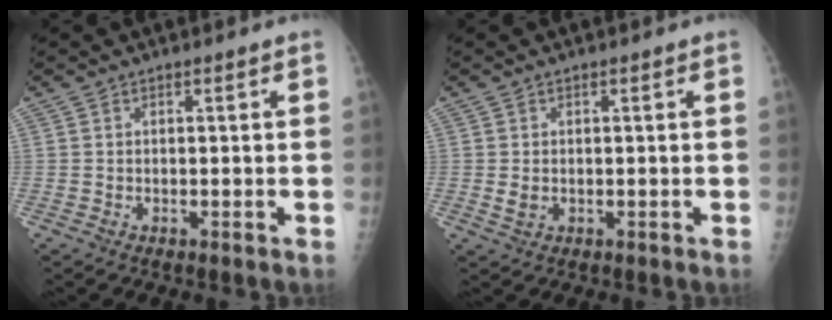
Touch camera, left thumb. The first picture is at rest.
{"total": 1.8, "force": [-0.1, 1.3, 1.1], "torque": [-0.020, -0.002, 0.002]}